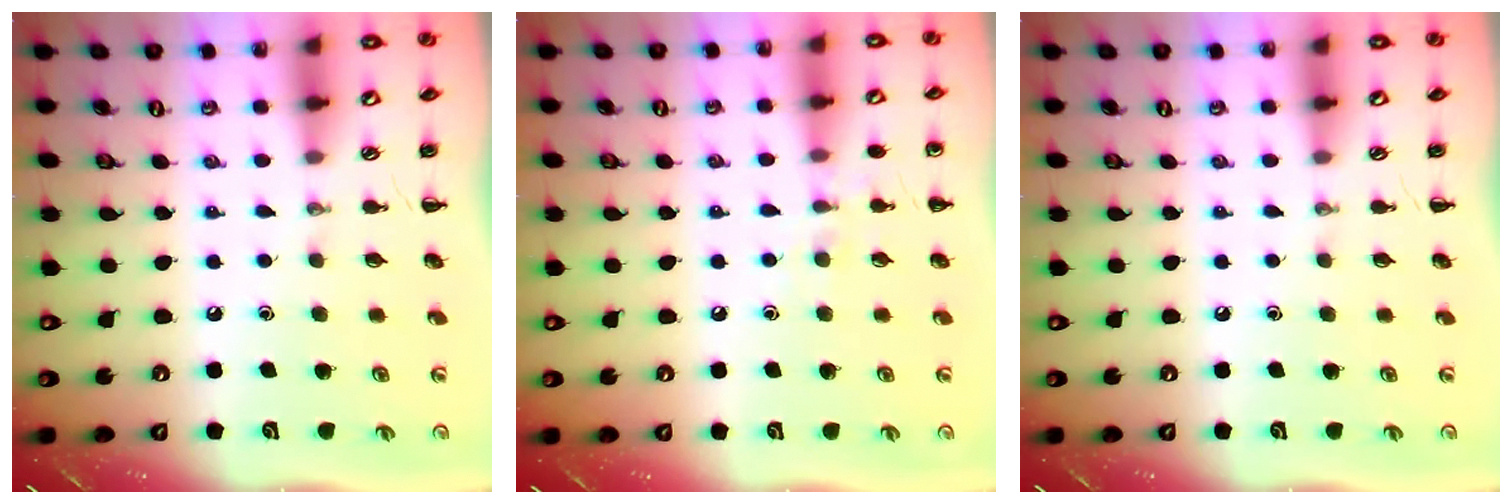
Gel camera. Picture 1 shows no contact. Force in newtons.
{"total": 5.9, "press": 5.7, "slide": 1.4}
{"total": 0.0}